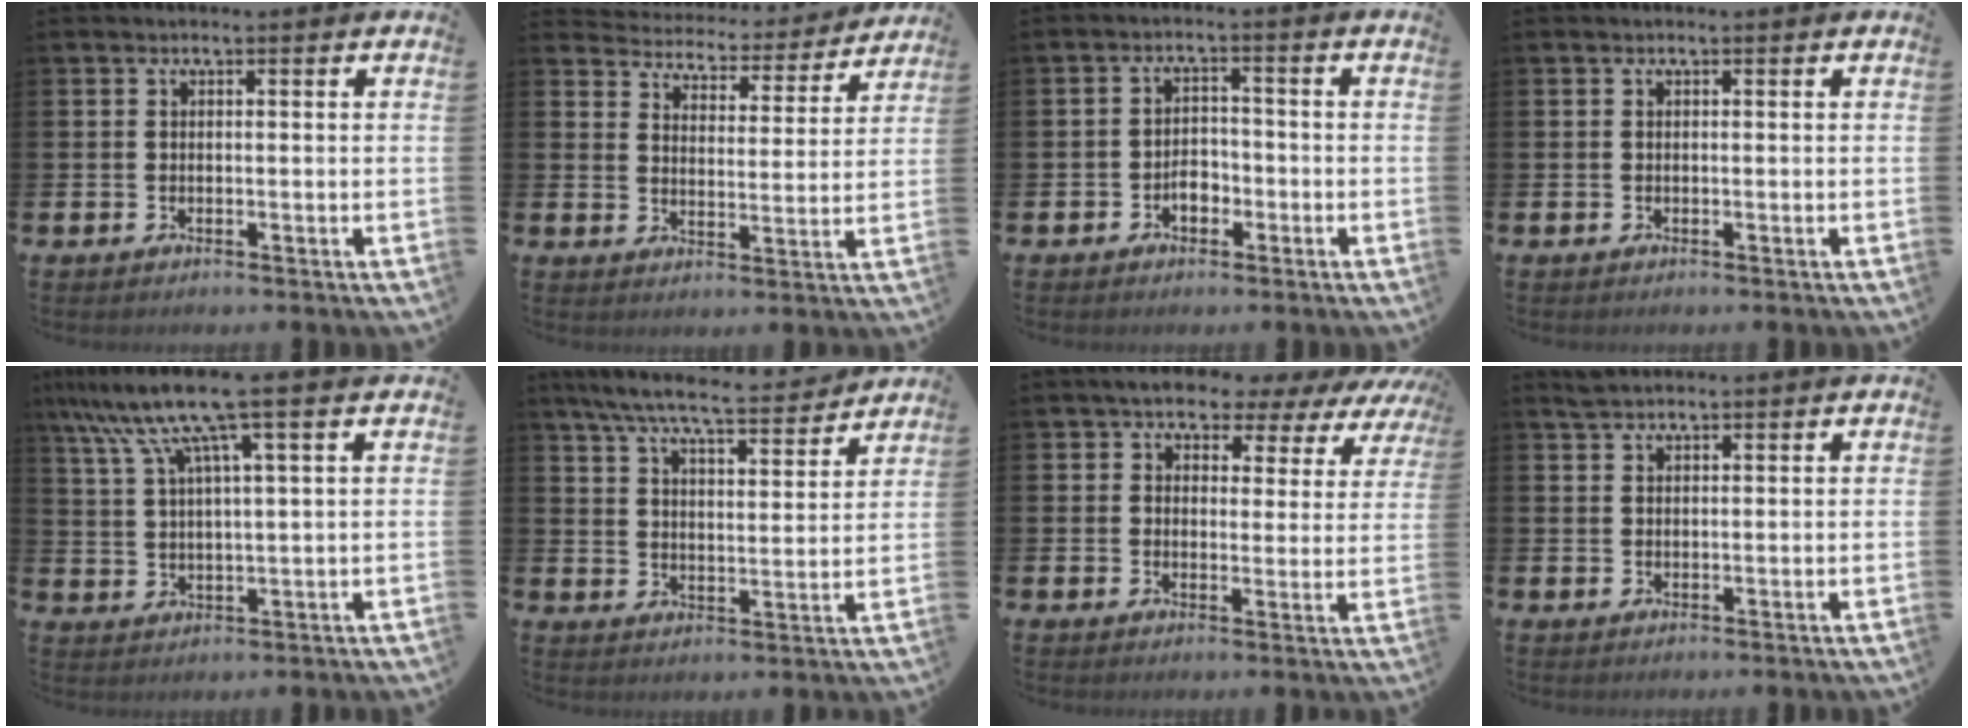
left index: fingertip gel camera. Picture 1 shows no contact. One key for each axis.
{"total": 4.5, "fx": 4.3, "fy": 1.0, "fz": 0.1, "tx": -0.025, "ty": -0.042, "tz": 0.069}
{"total": 2.7, "fx": -1.4, "fy": 1.8, "fz": 1.5, "tx": -0.021, "ty": 0.001, "tz": -0.031}
{"total": 0.0}
{"total": 10.1, "fx": 6.6, "fy": 1.3, "fz": 7.5, "tx": -0.167, "ty": -0.009, "tz": 0.115}
{"total": 8.0, "fx": 7.4, "fy": 0.8, "fz": 3.1, "tx": -0.082, "ty": -0.044, "tz": 0.128}
{"total": 5.2, "fx": 4.6, "fy": 2.2, "fz": 1.2, "tx": -0.037, "ty": -0.030, "tz": 0.075}
{"total": 2.0, "fx": 1.9, "fy": 0.5, "fz": 0.5, "tx": -0.003, "ty": 0.002, "tz": 0.033}